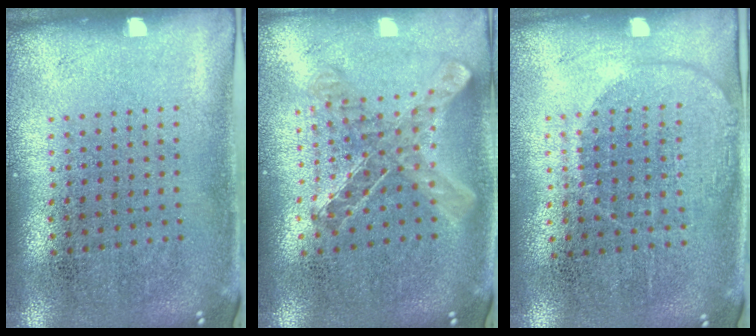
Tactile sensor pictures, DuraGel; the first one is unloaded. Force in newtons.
{"total": 0.9, "press": 0.9, "slide": 0.1}
{"total": 1.4, "press": 1.2, "slide": 0.6}